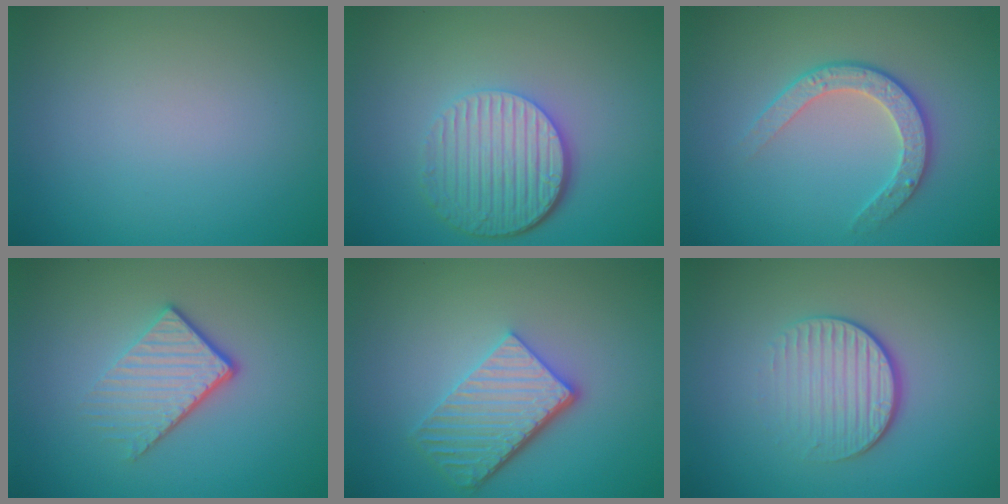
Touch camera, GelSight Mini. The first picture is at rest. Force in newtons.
{"total": 5.8, "press": 4.1, "slide": 4.1}
{"total": 3.0, "press": 2.7, "slide": 1.3}
{"total": 3.9, "press": 2.7, "slide": 2.9}
{"total": 5.2, "press": 3.9, "slide": 3.4}
{"total": 4.0, "press": 2.7, "slide": 3.0}